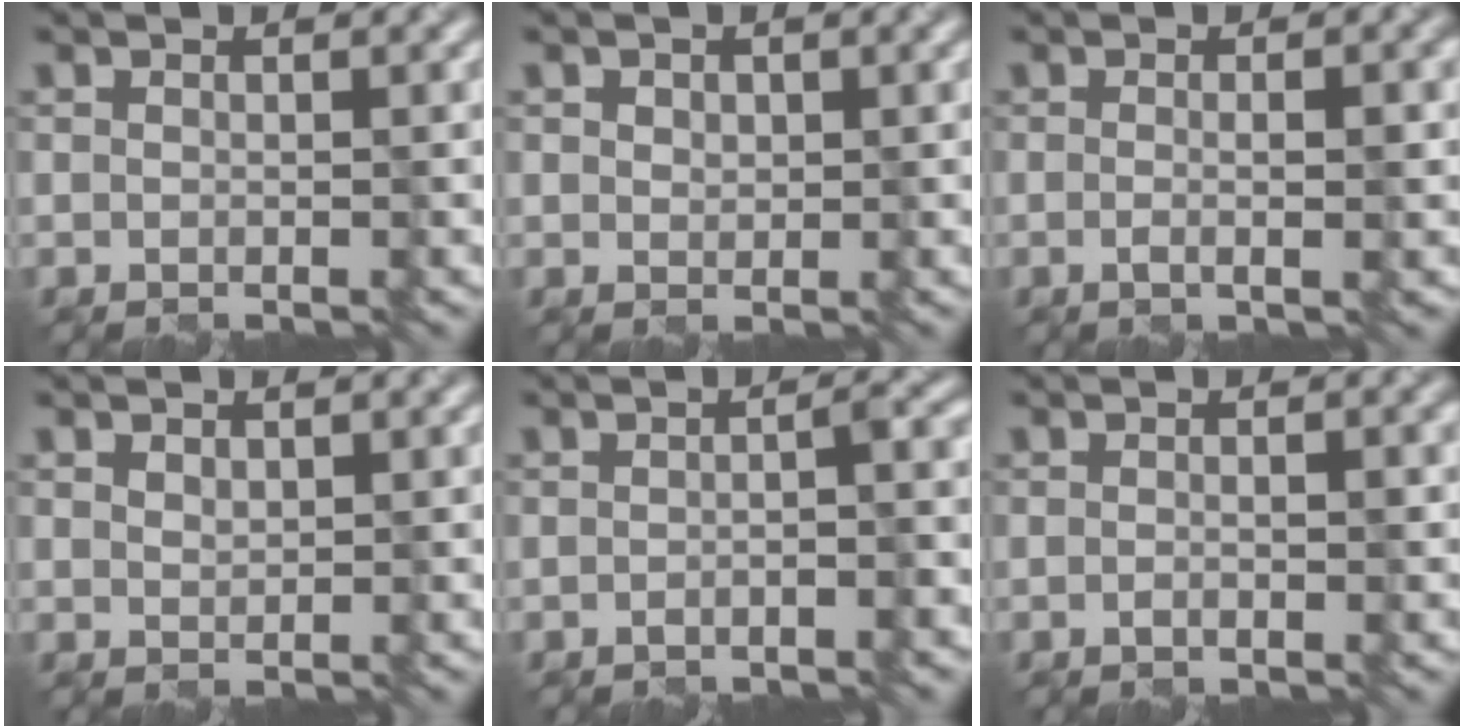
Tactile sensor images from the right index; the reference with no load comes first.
{"total": 0.9, "force": [0.6, 0.7, -0.1], "torque": [0.004, 0.004, 0.009]}
{"total": 3.3, "force": [-0.1, 1.2, 3.1], "torque": [-0.031, 0.003, -0.008]}
{"total": 0.9, "force": [0.7, 0.4, -0.2], "torque": [0.002, 0.002, 0.016]}
{"total": 3.1, "force": [-0.9, 0.8, 2.8], "torque": [-0.029, 0.007, -0.016]}
{"total": 1.8, "force": [-0.2, 0.7, 1.7], "torque": [-0.013, 0.000, -0.008]}